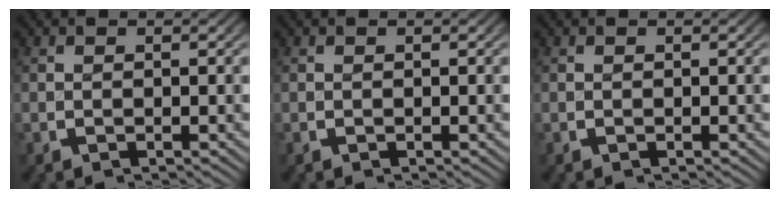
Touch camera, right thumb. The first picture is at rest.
{"total": 0.0}
{"total": 0.0}